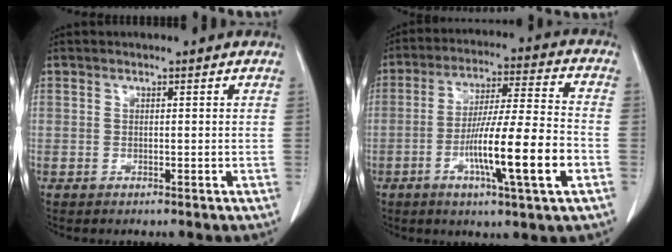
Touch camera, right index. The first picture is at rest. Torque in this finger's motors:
{"motor_torque": [1.53, -0.60, 0.63, 0.21]}